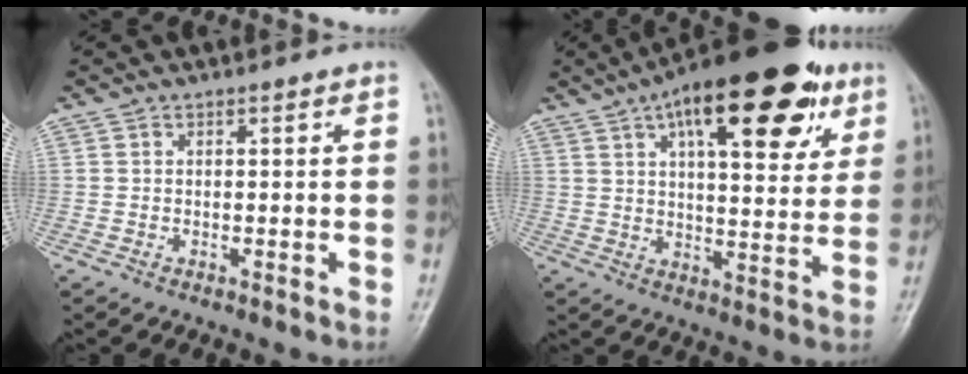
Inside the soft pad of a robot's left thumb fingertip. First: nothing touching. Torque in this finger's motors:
{"motor_torque": [1.11, 0.58, 1.94, -0.83, 0.20]}